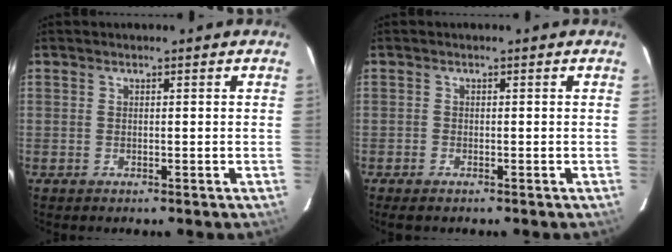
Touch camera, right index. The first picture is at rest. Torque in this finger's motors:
{"motor_torque": [0.20, -0.08, 0.00, 0.01]}